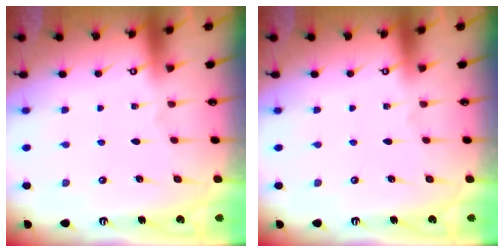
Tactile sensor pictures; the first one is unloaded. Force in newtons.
{"total": 0.0}